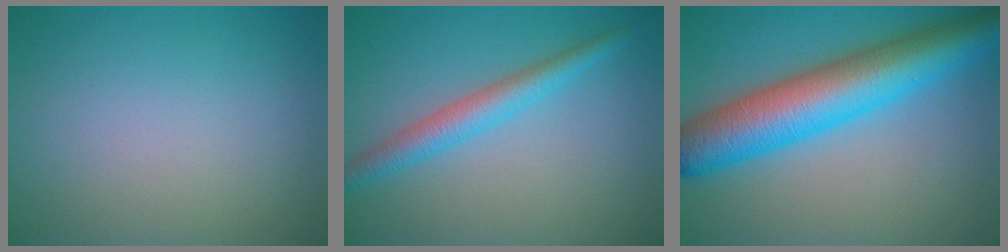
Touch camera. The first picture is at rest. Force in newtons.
{"total": 3.1, "press": 3.1, "slide": 0.1}
{"total": 10.5, "press": 10.5, "slide": 0.3}